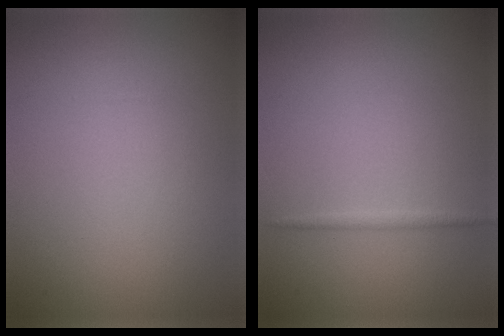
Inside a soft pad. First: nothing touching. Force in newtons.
{"total": 0.7, "press": 0.7, "slide": 0.0}